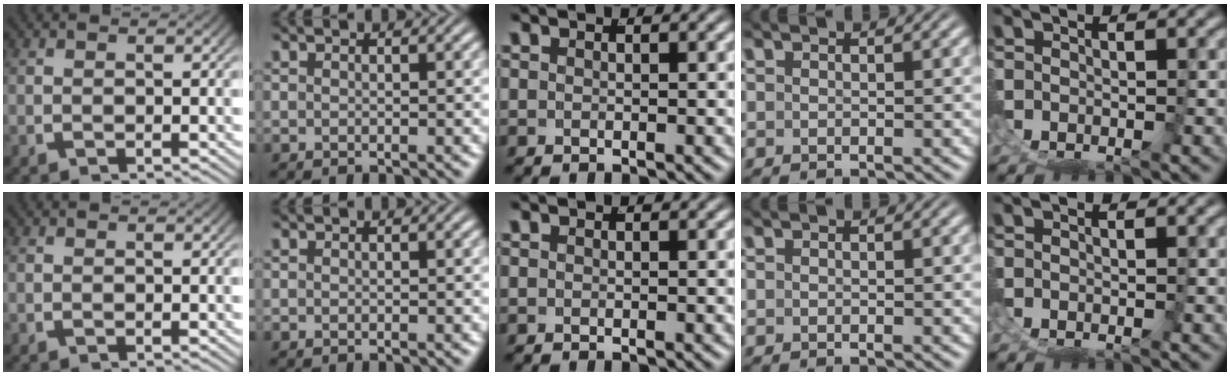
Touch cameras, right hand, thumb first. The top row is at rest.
{}